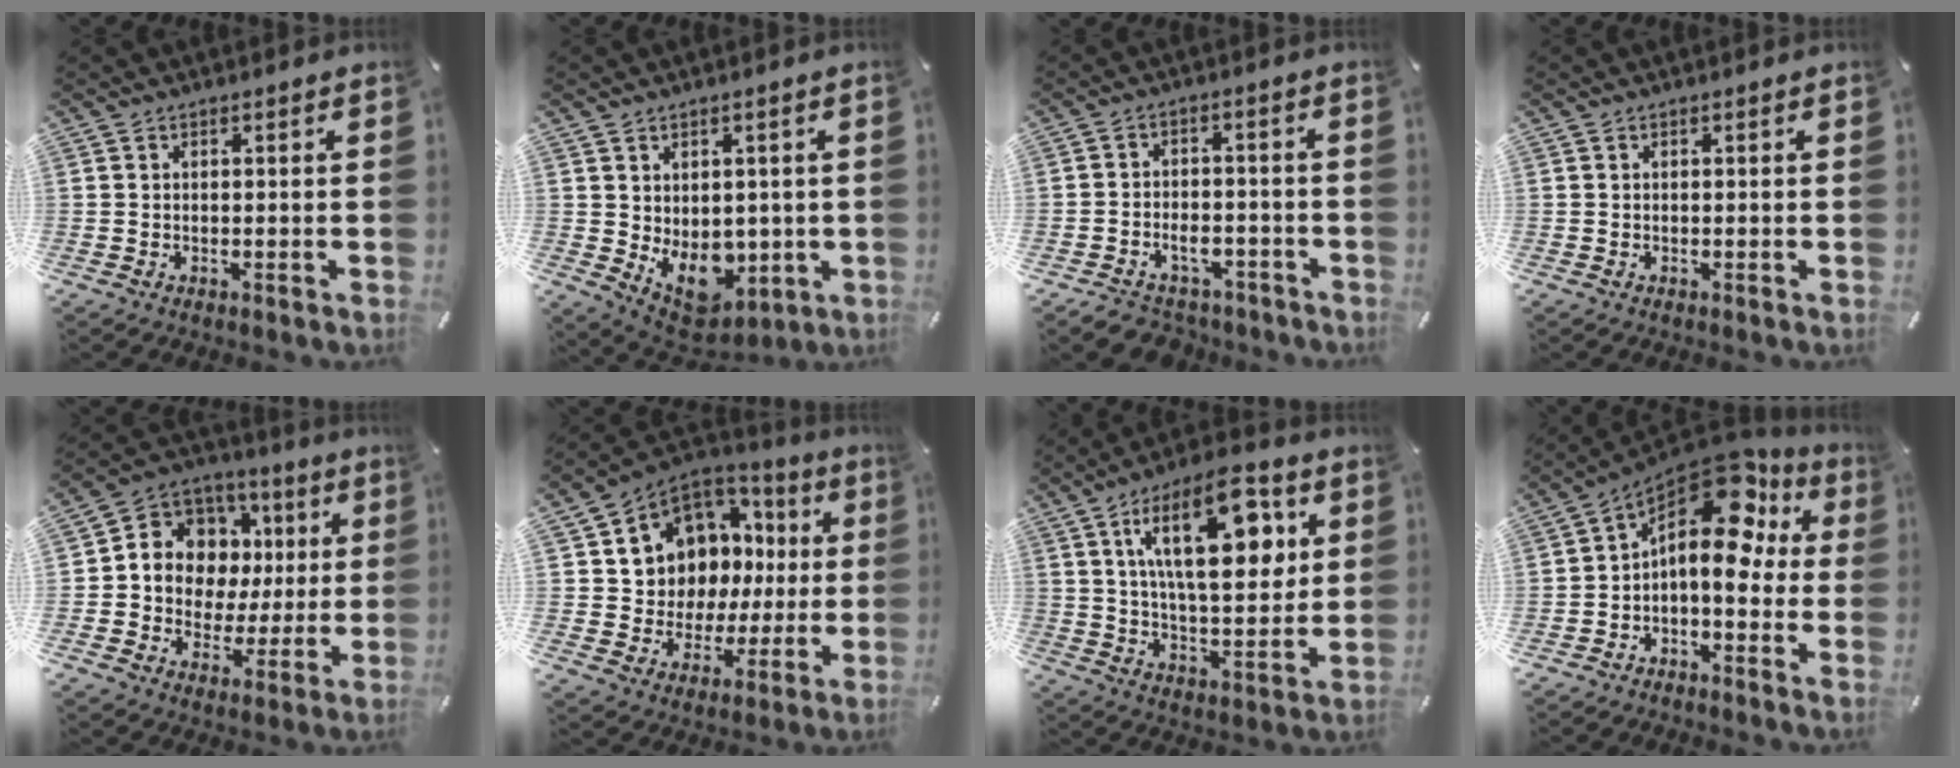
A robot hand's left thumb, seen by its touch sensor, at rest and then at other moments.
{"total": 10.4, "force": [-2.1, 8.3, 6.0], "torque": [-0.075, -0.009, -0.032]}
{"total": 5.8, "force": [-3.1, 4.2, 2.5], "torque": [-0.045, 0.019, -0.053]}
{"total": 0.0}
{"total": 10.0, "force": [1.1, 9.6, 2.2], "torque": [-0.053, -0.017, 0.031]}
{"total": 9.4, "force": [4.0, 8.5, 1.3], "torque": [-0.035, -0.064, 0.086]}
{"total": 20.9, "force": [8.4, 9.4, 16.6], "torque": [-0.275, -0.019, 0.128]}
{"total": 14.0, "force": [5.8, 6.7, 10.8], "torque": [-0.182, -0.054, 0.088]}